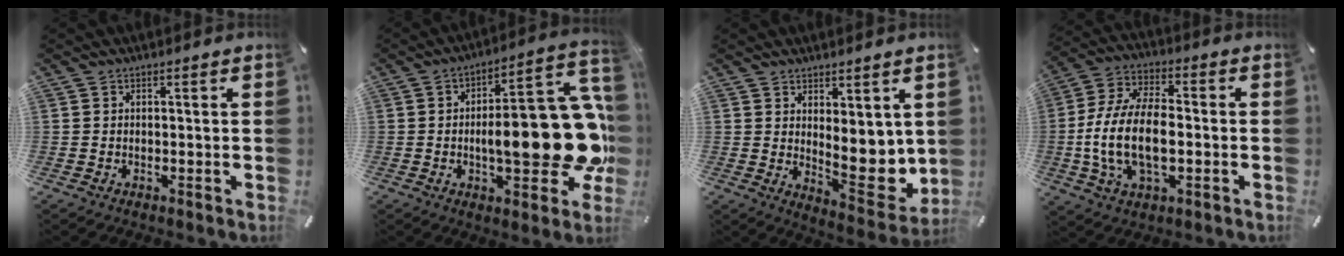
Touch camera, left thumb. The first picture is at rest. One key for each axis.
{"total": 24.2, "fx": -2.2, "fy": 8.3, "fz": 22.6, "tx": -0.305, "ty": -0.008, "tz": -0.019}
{"total": 10.2, "fx": 1.8, "fy": 5.4, "fz": 8.4, "tx": -0.094, "ty": -0.043, "tz": 0.045}
{"total": 15.1, "fx": -2.7, "fy": 8.5, "fz": 12.2, "tx": -0.261, "ty": 0.002, "tz": -0.050}